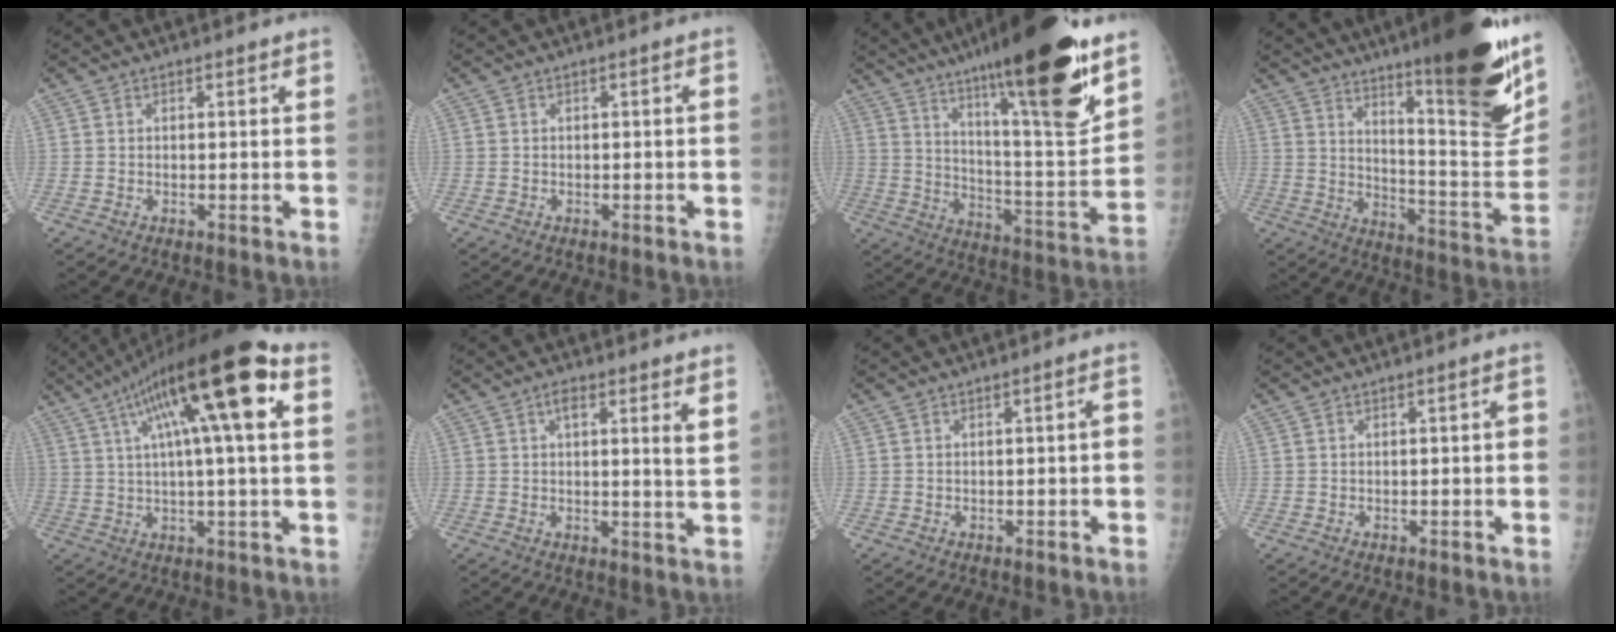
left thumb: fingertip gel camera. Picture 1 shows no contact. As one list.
[{"total": 0.6, "force": [-0.2, 0.3, 0.4], "torque": [-0.004, 0.011, -0.004]}, {"total": 26.5, "force": [17.0, 4.1, 19.9], "torque": [-0.290, -0.073, 0.276]}, {"total": 27.0, "force": [16.6, 4.4, 20.8], "torque": [-0.274, -0.088, 0.247]}, {"total": 20.4, "force": [6.8, 3.8, 18.8], "torque": [-0.318, 0.031, 0.104]}, {"total": 5.1, "force": [2.4, 0.8, 4.4], "torque": [-0.061, -0.014, 0.031]}, {"total": 1.8, "force": [-0.8, 0.8, 1.4], "torque": [-0.017, 0.019, -0.012]}, {"total": 1.4, "force": [-0.4, 0.7, 1.1], "torque": [-0.010, 0.013, -0.008]}]